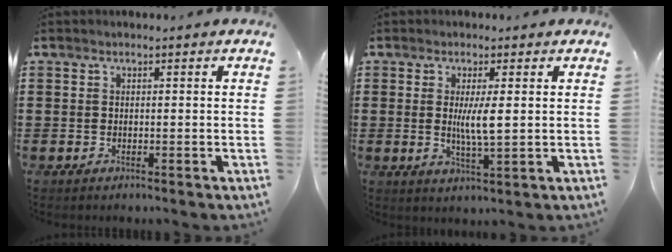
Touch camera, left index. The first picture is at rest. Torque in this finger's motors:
{"motor_torque": [0.99, -0.10, 0.29, 0.13]}